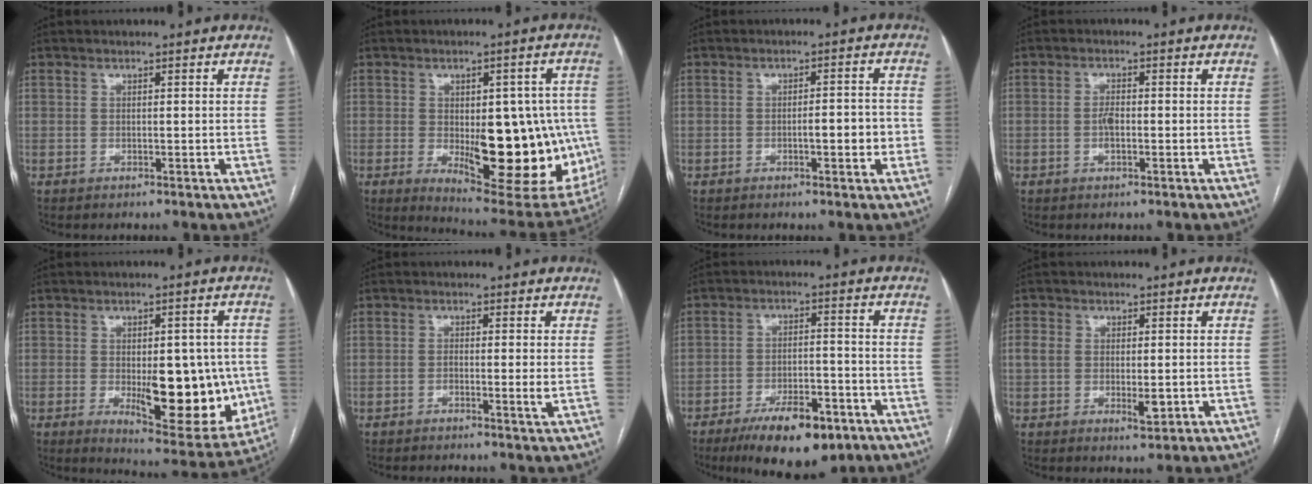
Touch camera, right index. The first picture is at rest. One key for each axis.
{"total": 20.2, "fx": -2.6, "fy": 7.6, "fz": 18.5, "tx": -0.199, "ty": 0.004, "tz": -0.007}
{"total": 4.4, "fx": -1.2, "fy": 1.2, "fz": 4.1, "tx": -0.059, "ty": 0.010, "tz": -0.012}
{"total": 2.3, "fx": -0.5, "fy": 0.9, "fz": 2.0, "tx": -0.043, "ty": 0.002, "tz": -0.007}
{"total": 15.8, "fx": -2.4, "fy": 6.3, "fz": 14.4, "tx": -0.181, "ty": -0.006, "tz": -0.014}
{"total": 2.1, "fx": -0.4, "fy": 0.2, "fz": 2.0, "tx": -0.033, "ty": -0.002, "tz": -0.008}
{"total": 12.4, "fx": -7.9, "fy": 4.2, "fz": 8.6, "tx": -0.136, "ty": -0.004, "tz": -0.122}
{"total": 5.1, "fx": -0.3, "fy": 2.7, "fz": 4.3, "tx": -0.074, "ty": -0.003, "tz": -0.001}